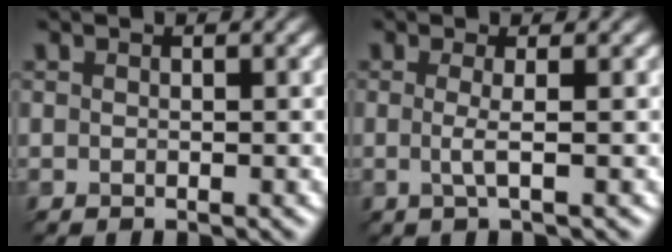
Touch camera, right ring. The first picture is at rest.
{"total": 1.0, "force": [-0.1, -0.3, 0.9], "torque": [-0.030, -0.001, 0.005]}